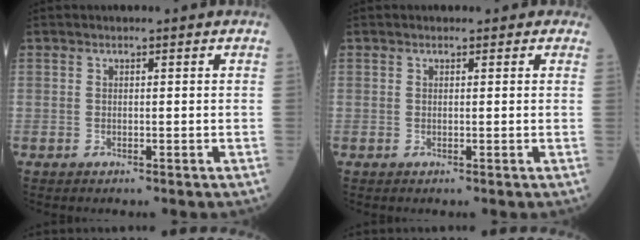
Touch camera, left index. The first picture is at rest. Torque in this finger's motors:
{"motor_torque": [0.44, -0.40, -0.05, 0.02]}